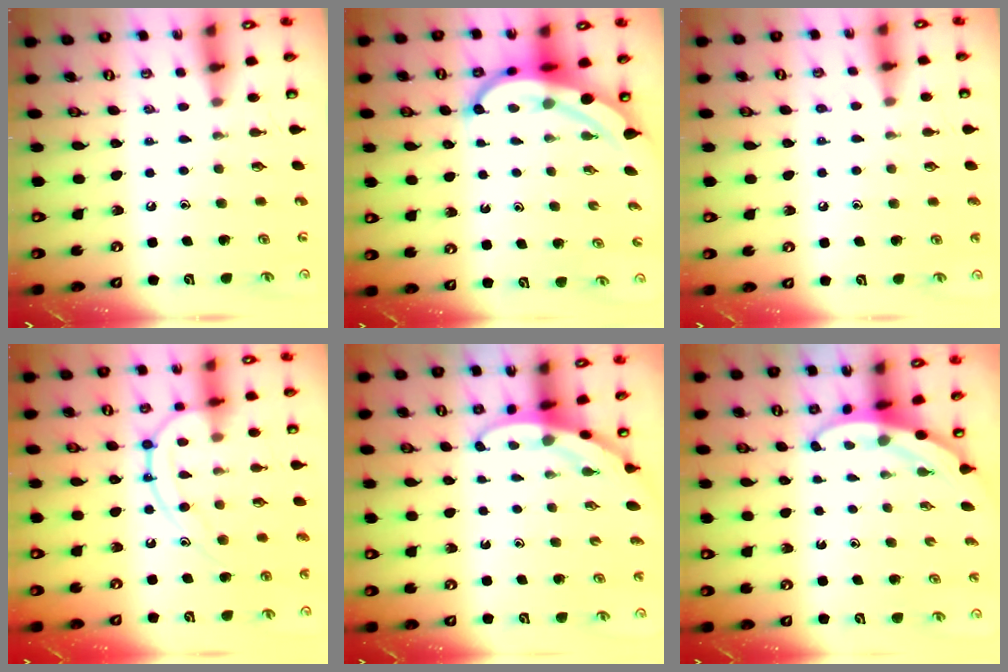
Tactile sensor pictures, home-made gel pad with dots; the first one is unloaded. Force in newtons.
{"total": 6.5, "press": 6.5, "slide": 0.8}
{"total": 5.2, "press": 5.2, "slide": 0.6}
{"total": 12.6, "press": 12.6, "slide": 0.5}
{"total": 3.2, "press": 3.2, "slide": 0.2}
{"total": 3.6, "press": 3.6, "slide": 0.2}